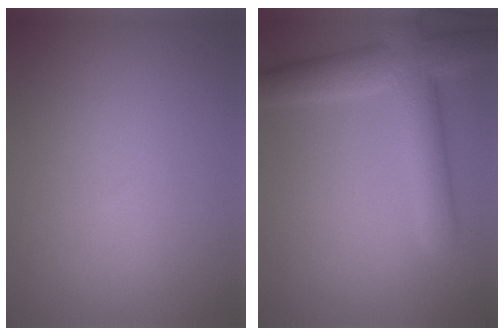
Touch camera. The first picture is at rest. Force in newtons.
{"total": 6.3, "press": 6.3, "slide": 0.3}